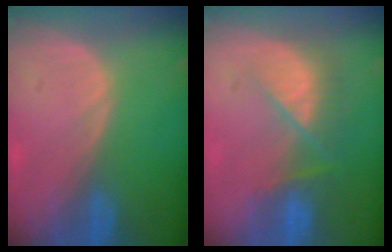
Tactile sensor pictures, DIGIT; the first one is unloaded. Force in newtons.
{"total": 7.8, "press": 7.1, "slide": 3.1}